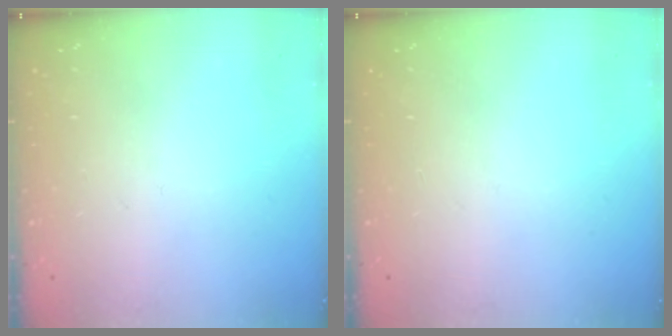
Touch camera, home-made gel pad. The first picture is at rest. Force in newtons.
{"total": 0.0}